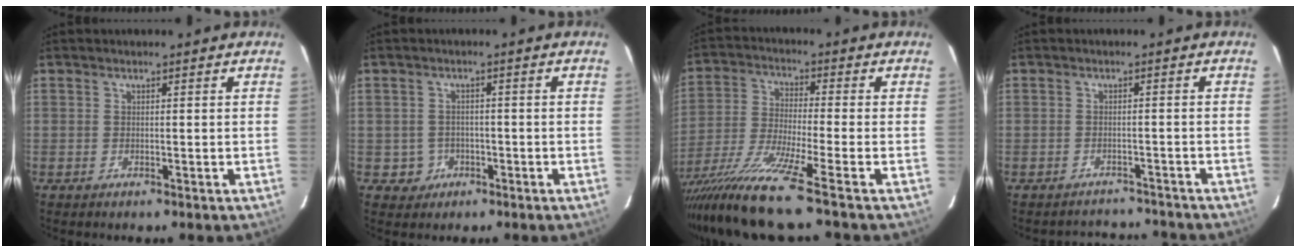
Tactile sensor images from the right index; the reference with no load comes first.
{"total": 3.1, "force": [-1.0, 3.0, -0.1], "torque": [0.013, 0.013, -0.012]}
{"total": 13.2, "force": [-10.0, -2.2, 8.3], "torque": [-0.155, -0.031, -0.181]}
{"total": 4.7, "force": [-4.3, 1.3, -1.3], "torque": [0.020, 0.014, -0.059]}